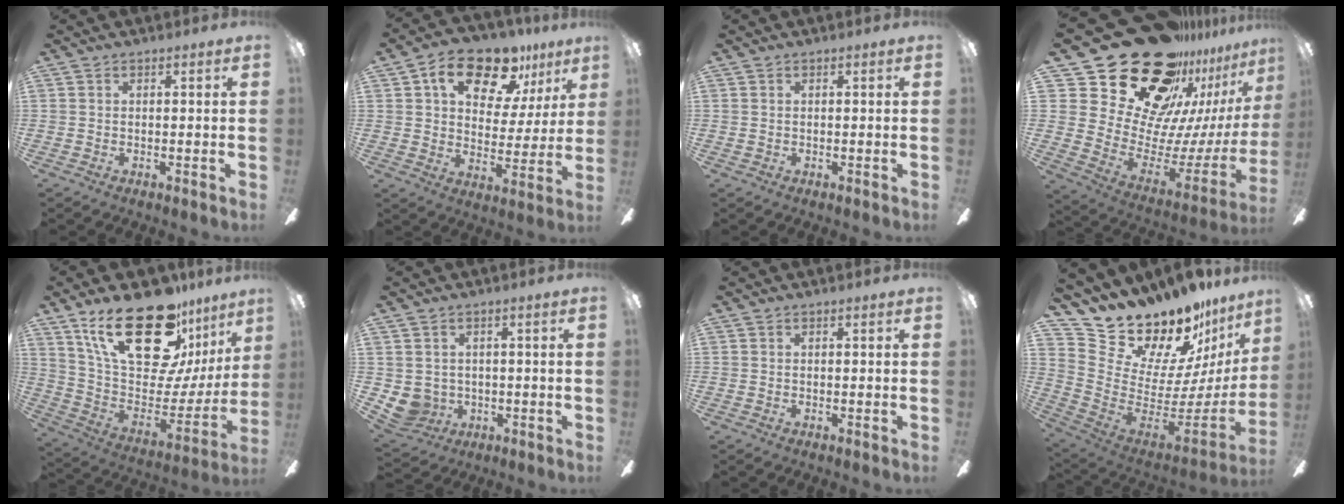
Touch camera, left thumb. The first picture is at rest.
{"total": 16.2, "force": [10.1, 8.6, 9.4], "torque": [-0.147, -0.045, 0.172]}
{"total": 0.5, "force": [0.3, 0.4, -0.1], "torque": [0.003, 0.004, 0.004]}
{"total": 33.7, "force": [22.8, 17.3, 17.8], "torque": [-0.277, -0.200, 0.460]}
{"total": 28.5, "force": [17.7, 12.4, 18.5], "torque": [-0.315, -0.122, 0.315]}
{"total": 5.1, "force": [0.4, 5.0, 0.8], "torque": [-0.042, -0.008, 0.009]}
{"total": 0.0}
{"total": 18.1, "force": [16.8, 6.0, 3.2], "torque": [-0.081, -0.156, 0.319]}